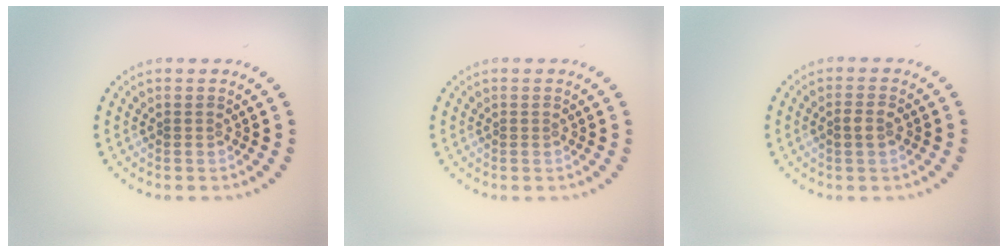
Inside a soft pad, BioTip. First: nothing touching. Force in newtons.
{"total": 0.0}
{"total": 1.6, "press": 1.6, "slide": 0.1}